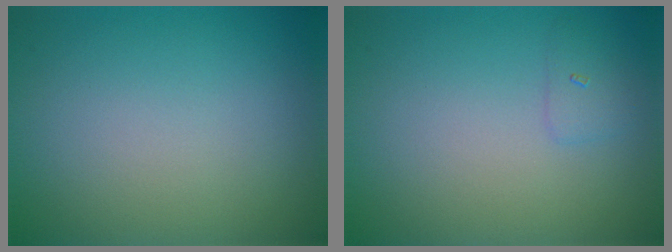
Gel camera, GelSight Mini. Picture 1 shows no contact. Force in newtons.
{"total": 1.1, "press": 1.1, "slide": 0.0}